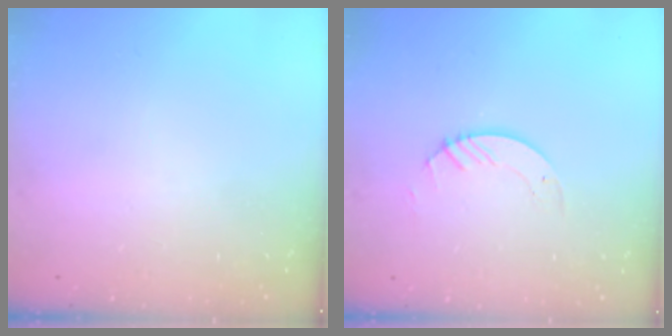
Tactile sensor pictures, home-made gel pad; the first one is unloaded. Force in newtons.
{"total": 2.9, "press": 2.9, "slide": 0.3}